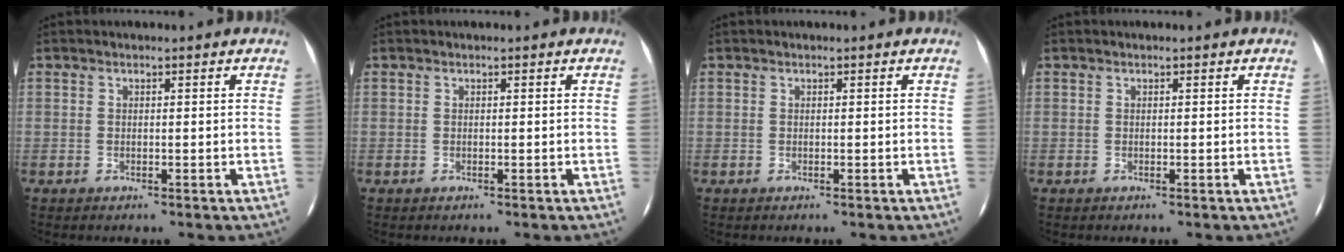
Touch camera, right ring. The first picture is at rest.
{"total": 0.0}
{"total": 0.0}
{"total": 0.0}